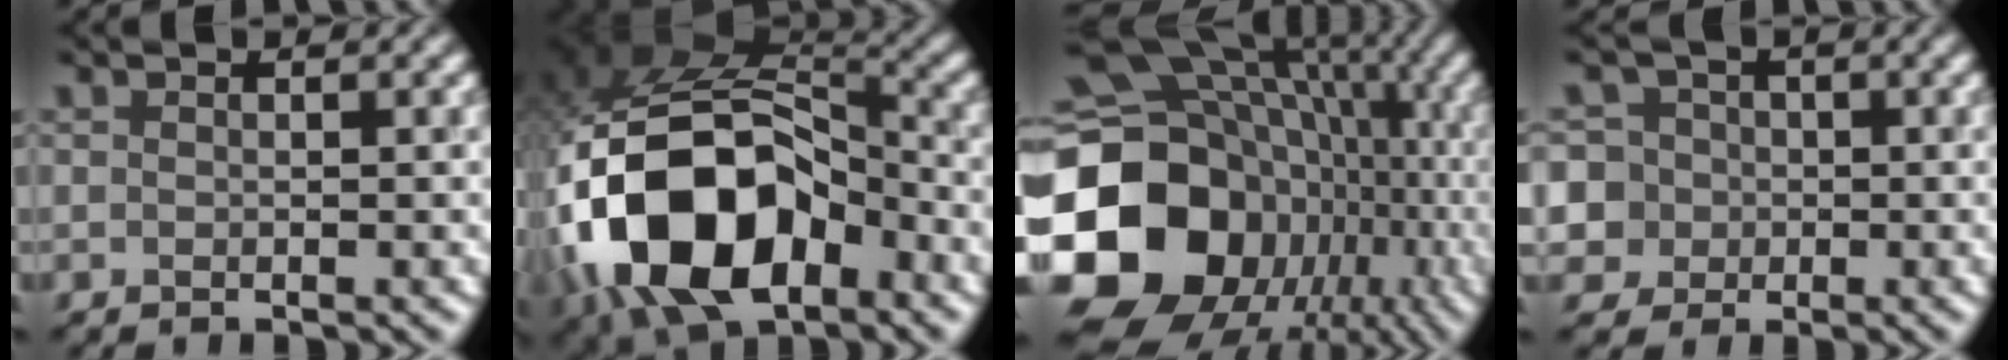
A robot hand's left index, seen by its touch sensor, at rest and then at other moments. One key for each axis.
{"total": 16.3, "fx": -5.5, "fy": 9.9, "fz": 11.7, "tx": -0.232, "ty": -0.019, "tz": -0.099}
{"total": 21.2, "fx": -3.7, "fy": 18.0, "fz": 10.6, "tx": -0.235, "ty": -0.012, "tz": -0.080}
{"total": 7.8, "fx": 0.4, "fy": 7.3, "fz": 2.6, "tx": -0.048, "ty": 0.030, "tz": -0.025}